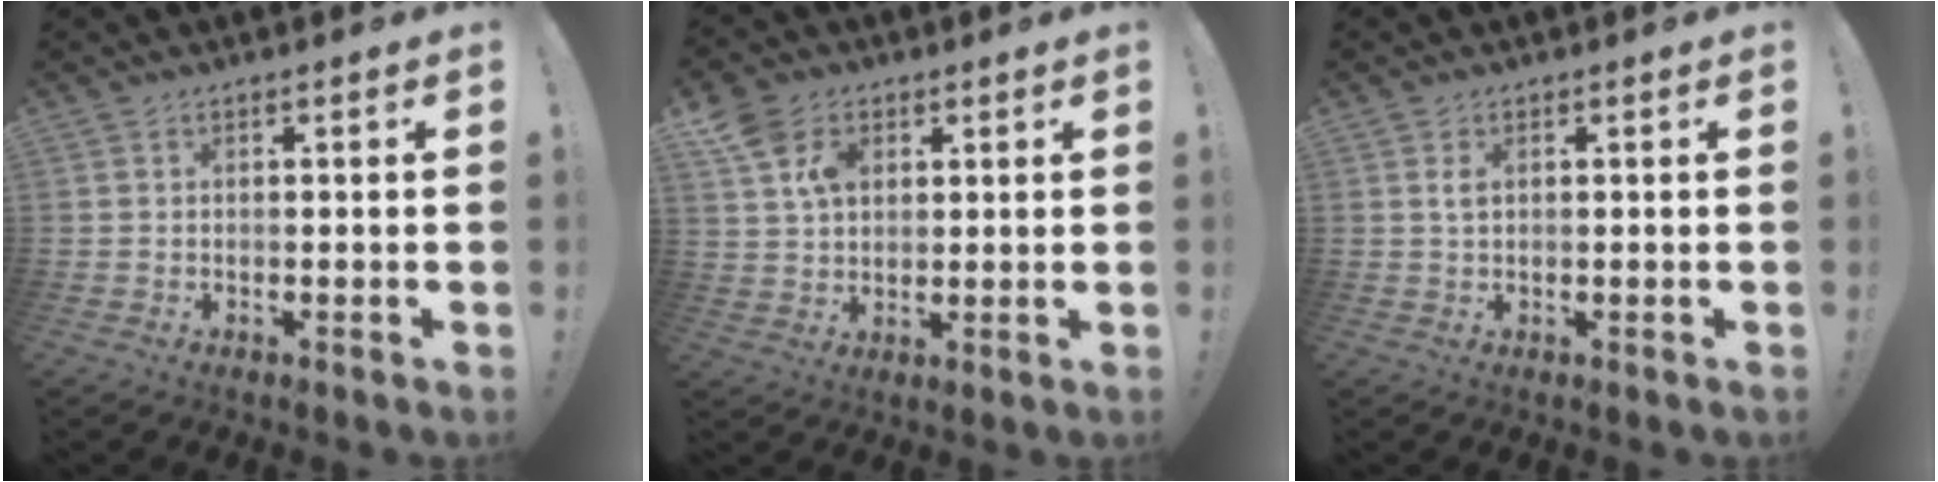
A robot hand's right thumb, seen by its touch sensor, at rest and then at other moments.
{"total": 10.1, "force": [4.6, 7.2, 5.5], "torque": [-0.093, -0.011, 0.088]}
{"total": 1.8, "force": [0.7, 0.8, 1.4], "torque": [-0.022, -0.001, 0.011]}